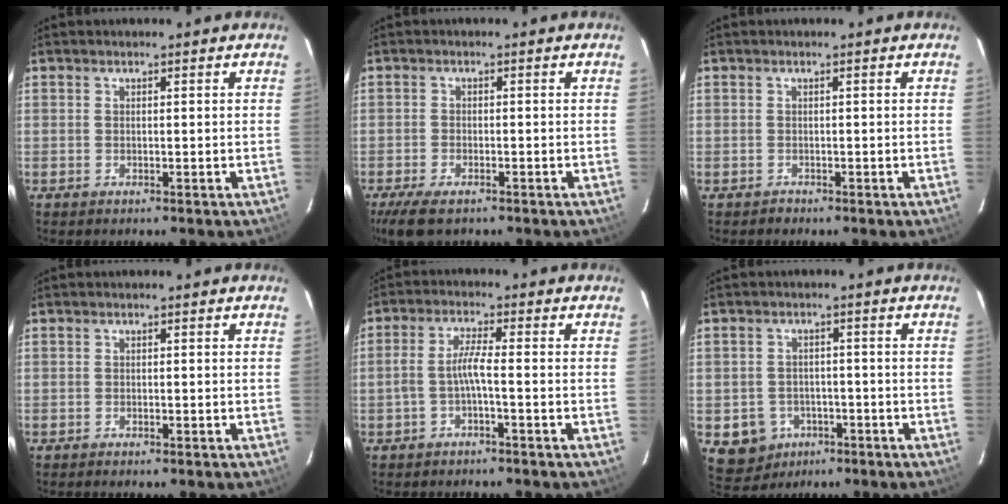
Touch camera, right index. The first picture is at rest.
{"total": 6.6, "force": [-4.7, 2.6, 3.9], "torque": [-0.098, -0.022, -0.085]}
{"total": 0.8, "force": [-0.6, 0.5, -0.3], "torque": [0.004, 0.006, -0.009]}
{"total": 0.8, "force": [-0.7, 0.2, 0.3], "torque": [-0.008, 0.000, -0.012]}
{"total": 3.5, "force": [-1.7, -0.1, 3.1], "torque": [-0.075, 0.009, -0.032]}
{"total": 7.5, "force": [-3.6, 6.4, 1.9], "torque": [-0.060, 0.011, -0.037]}